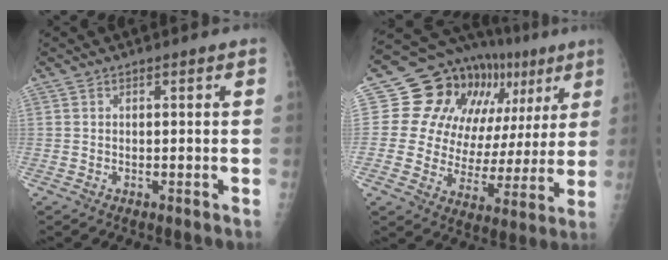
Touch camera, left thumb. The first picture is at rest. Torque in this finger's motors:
{"motor_torque": [-0.17, 0.77, -0.07, -0.18, 0.05]}